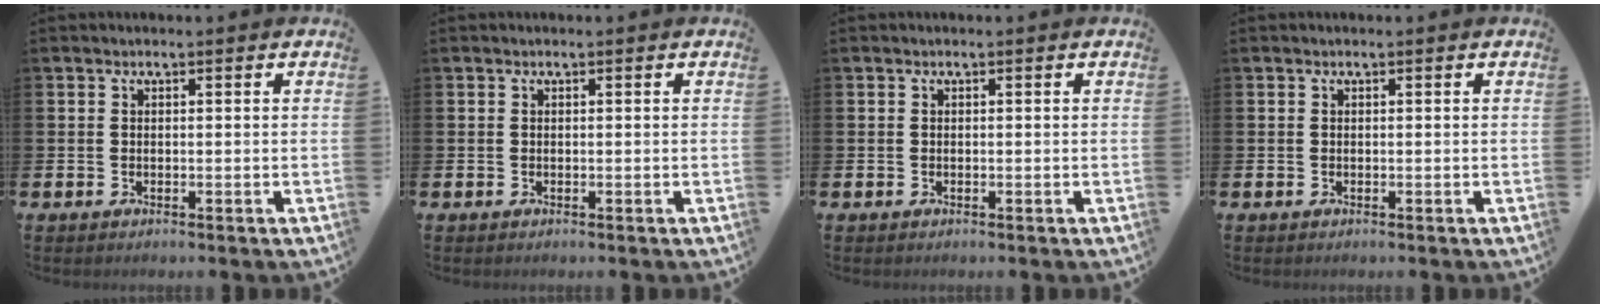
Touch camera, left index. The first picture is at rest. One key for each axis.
{"total": 0.0}
{"total": 0.0}
{"total": 0.0}